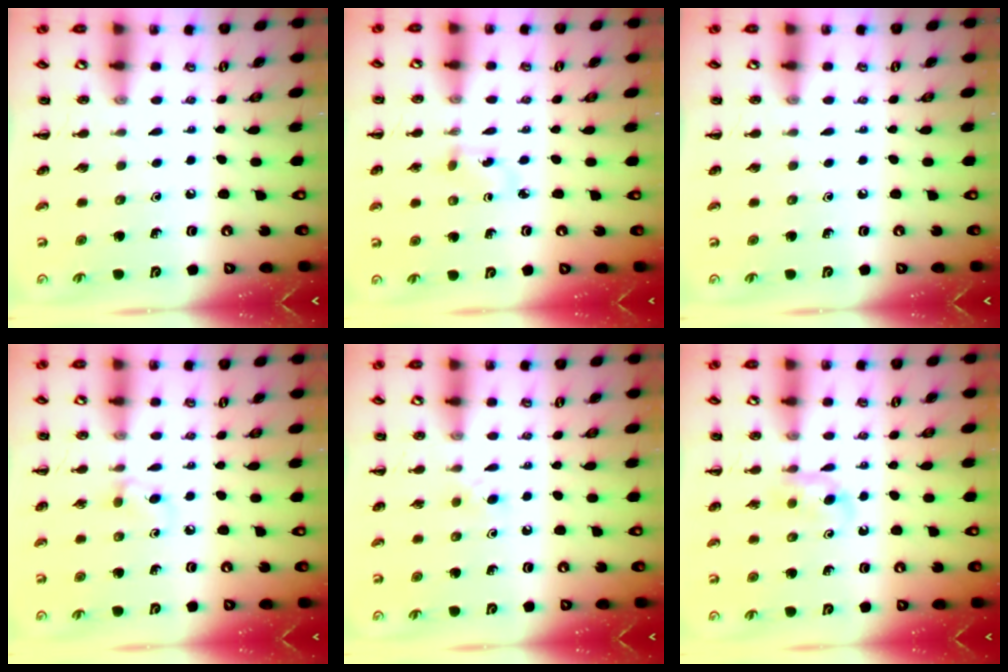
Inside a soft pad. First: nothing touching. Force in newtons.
{"total": 2.5, "press": 2.3, "slide": 1.1}
{"total": 0.0}
{"total": 3.5, "press": 3.3, "slide": 1.4}
{"total": 3.0, "press": 2.6, "slide": 1.4}
{"total": 3.6, "press": 3.3, "slide": 1.3}